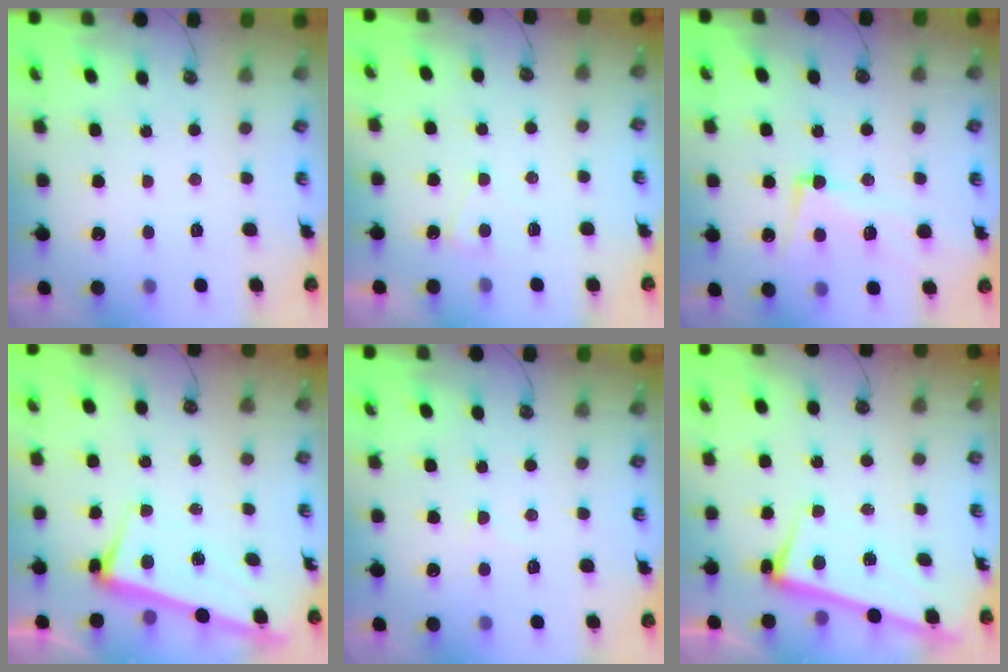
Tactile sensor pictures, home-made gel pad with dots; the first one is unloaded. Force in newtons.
{"total": 1.2, "press": 1.1, "slide": 0.4}
{"total": 5.3, "press": 5.0, "slide": 1.7}
{"total": 2.6, "press": 2.5, "slide": 0.7}
{"total": 4.8, "press": 4.7, "slide": 0.8}
{"total": 2.7, "press": 2.5, "slide": 1.0}